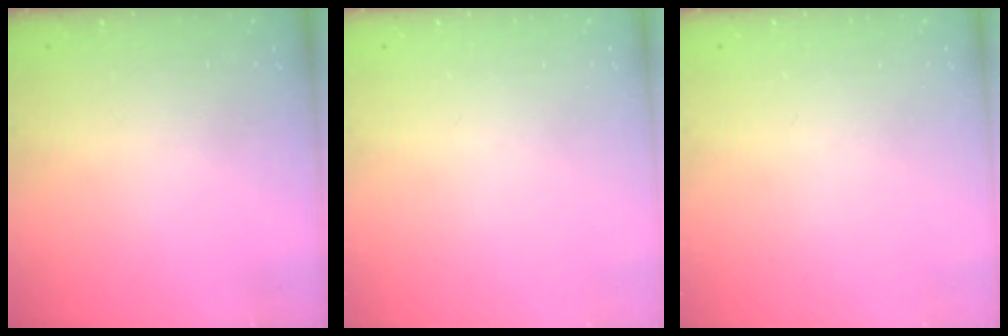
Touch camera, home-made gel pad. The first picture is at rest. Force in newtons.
{"total": 0.0}
{"total": 0.0}